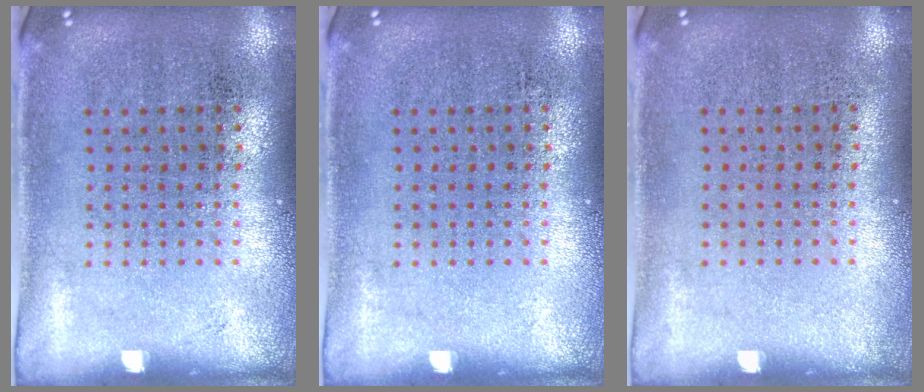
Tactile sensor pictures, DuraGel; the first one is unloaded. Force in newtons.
{"total": 0.0}
{"total": 0.0}